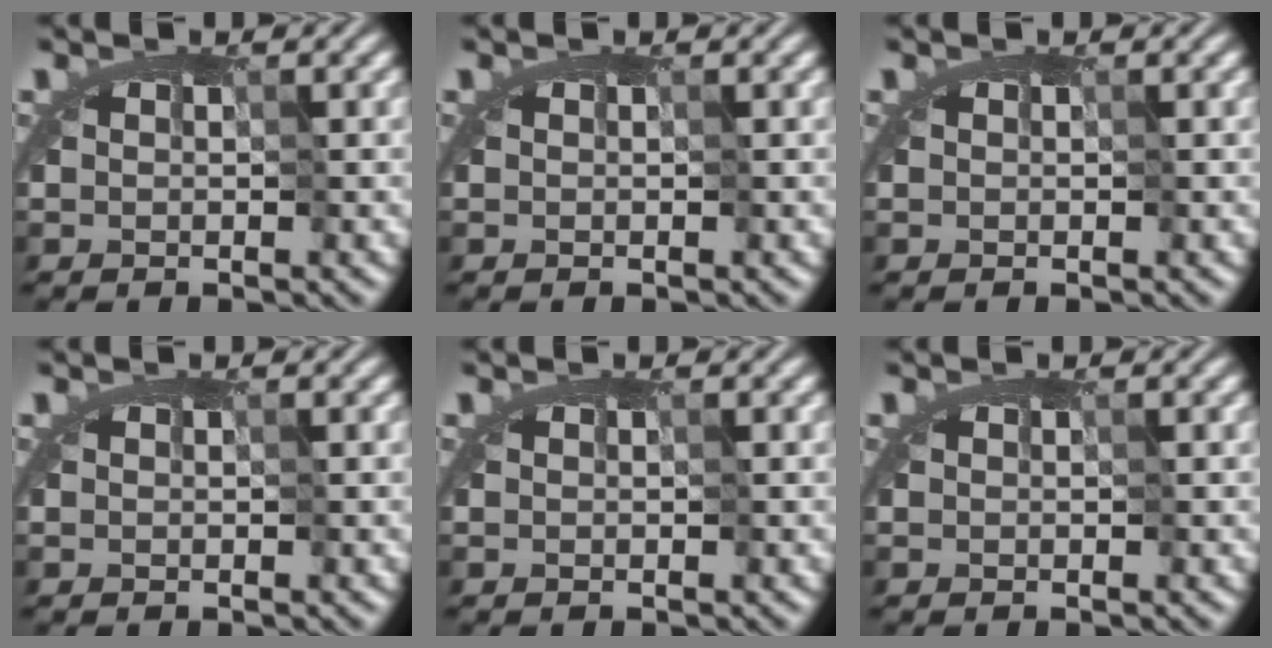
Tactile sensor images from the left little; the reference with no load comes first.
{"total": 0.0}
{"total": 0.0}
{"total": 0.0}
{"total": 0.0}
{"total": 0.0}